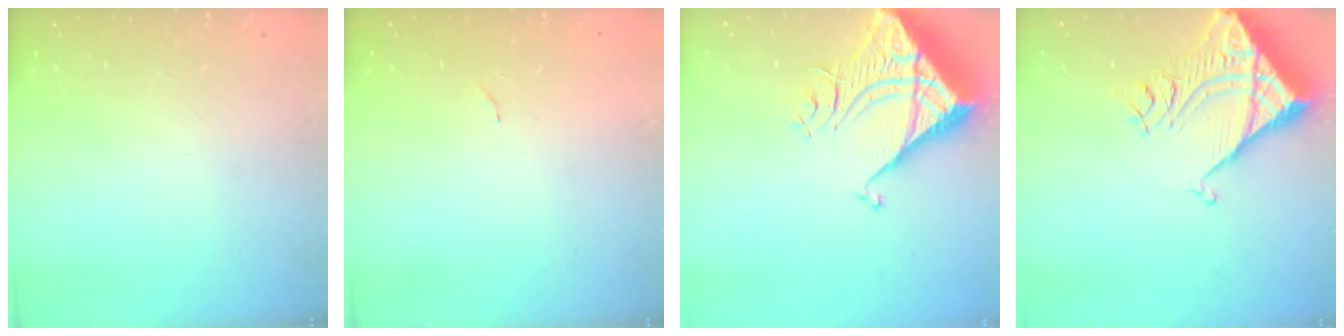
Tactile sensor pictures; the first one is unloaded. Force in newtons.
{"total": 5.0, "press": 5.0, "slide": 0.3}
{"total": 9.4, "press": 9.3, "slide": 1.0}
{"total": 9.6, "press": 9.5, "slide": 1.1}